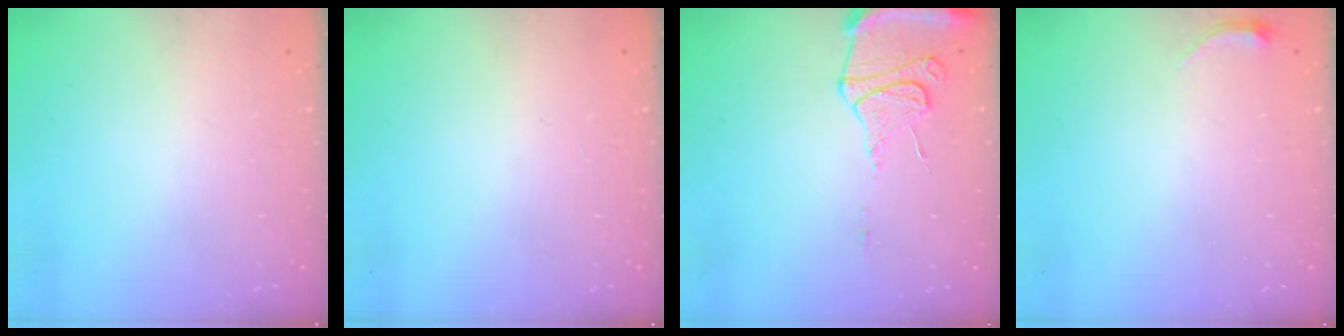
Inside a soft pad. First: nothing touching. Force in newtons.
{"total": 0.0}
{"total": 11.4, "press": 11.3, "slide": 1.2}
{"total": 3.4, "press": 3.3, "slide": 0.7}